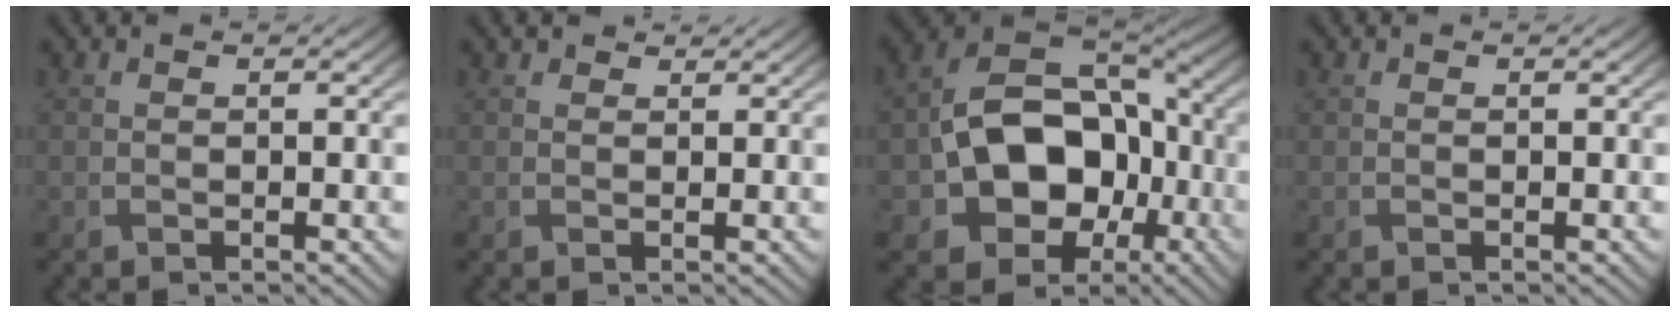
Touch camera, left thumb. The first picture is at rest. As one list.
[{"total": 1.1, "force": [0.9, 0.6, 0.2], "torque": [-0.005, 0.002, 0.015]}, {"total": 15.2, "force": [-3.2, 10.9, 10.1], "torque": [-0.187, -0.012, -0.060]}, {"total": 0.0}]